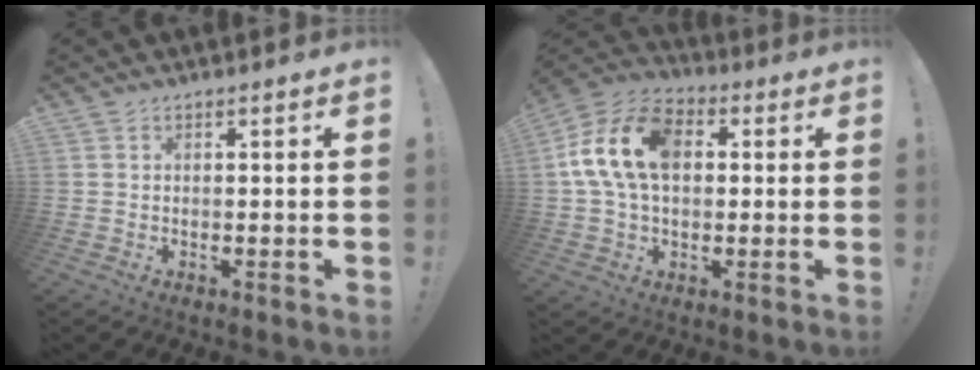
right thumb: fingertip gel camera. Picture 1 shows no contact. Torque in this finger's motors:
{"motor_torque": [1.68, 1.71, 0.66, -0.44, 0.16]}